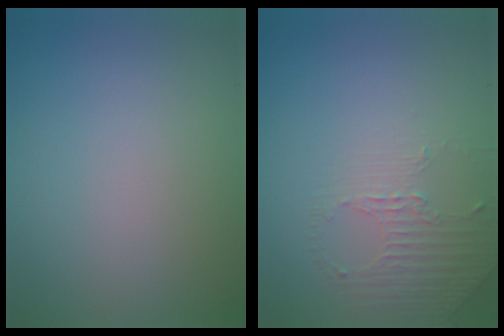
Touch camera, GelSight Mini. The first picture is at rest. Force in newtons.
{"total": 1.4, "press": 0.8, "slide": 1.1}